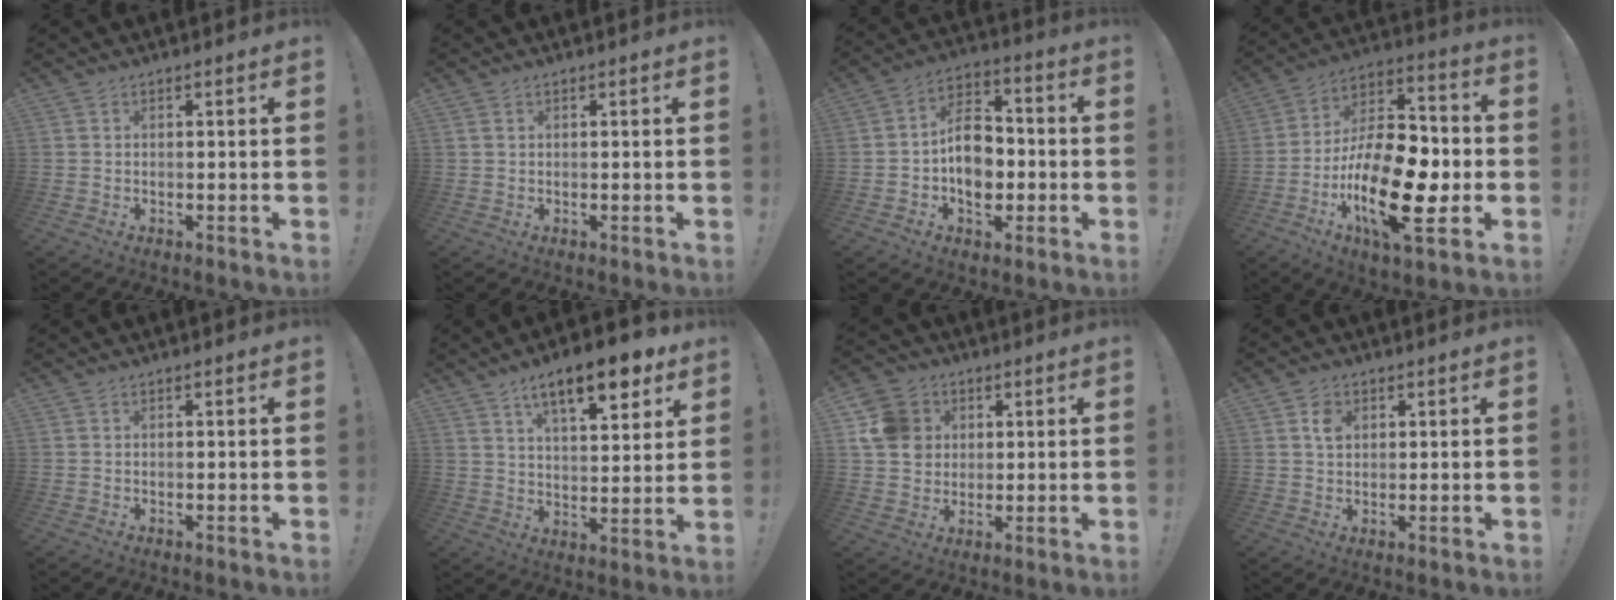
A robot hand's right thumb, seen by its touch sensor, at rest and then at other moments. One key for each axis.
{"total": 0.8, "fx": 0.5, "fy": 0.5, "fz": 0.4, "tx": -0.008, "ty": 0.001, "tz": 0.010}
{"total": 12.9, "fx": -1.5, "fy": 9.5, "fz": 8.6, "tx": -0.138, "ty": 0.016, "tz": -0.022}
{"total": 25.0, "fx": -7.8, "fy": 11.1, "fz": 21.0, "tx": -0.377, "ty": 0.043, "tz": -0.118}
{"total": 0.0}
{"total": 14.2, "fx": 8.5, "fy": 4.4, "fz": 10.5, "tx": -0.154, "ty": -0.044, "tz": 0.134}
{"total": 11.3, "fx": 3.1, "fy": 9.9, "fz": 4.4, "tx": -0.074, "ty": -0.006, "tz": 0.063}
{"total": 3.5, "fx": 1.5, "fy": 2.7, "fz": 1.6, "tx": -0.013, "ty": -0.005, "tz": 0.023}